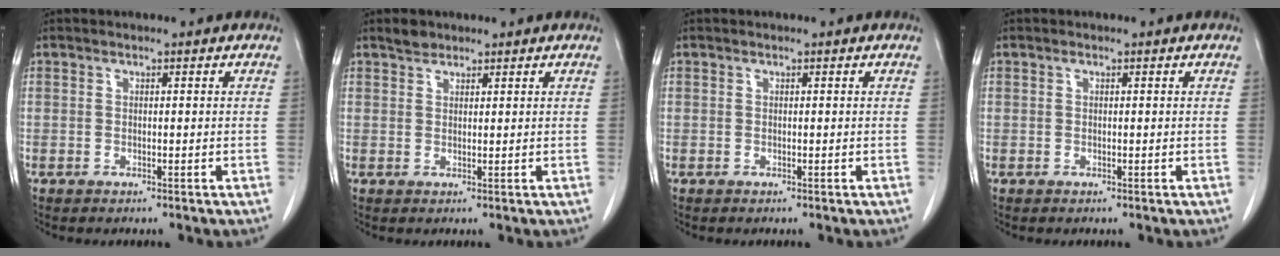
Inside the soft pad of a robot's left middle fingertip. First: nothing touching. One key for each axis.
{"total": 1.8, "fx": 1.5, "fy": 0.8, "fz": 0.4, "tx": -0.012, "ty": 0.004, "tz": 0.028}
{"total": 0.0}
{"total": 0.0}